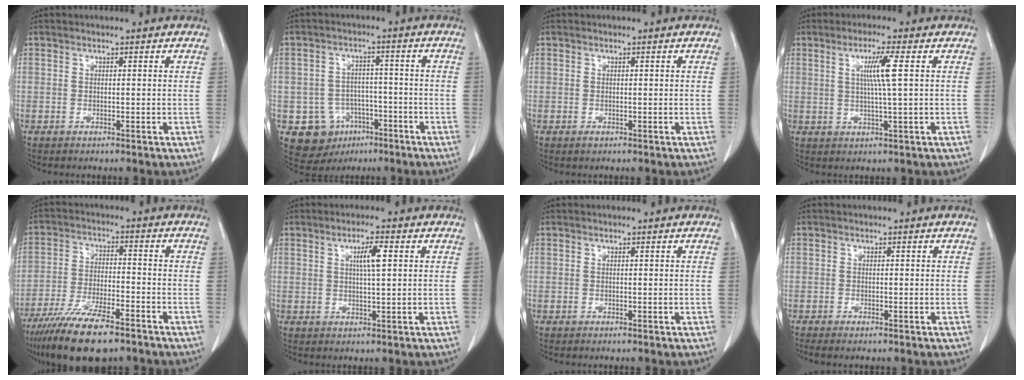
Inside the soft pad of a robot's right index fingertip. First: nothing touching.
{"total": 8.6, "force": [-3.8, 7.5, 1.9], "torque": [-0.034, 0.015, -0.045]}
{"total": 0.5, "force": [-0.2, 0.4, 0.3], "torque": [-0.004, 0.001, -0.002]}
{"total": 5.2, "force": [1.2, -0.9, 5.0], "torque": [-0.094, -0.002, 0.023]}
{"total": 13.3, "force": [-9.7, 2.9, 8.6], "torque": [-0.161, -0.028, -0.170]}
{"total": 3.9, "force": [1.1, 0.3, 3.7], "torque": [-0.064, 0.001, 0.018]}
{"total": 0.0}
{"total": 1.5, "force": [-1.1, 0.2, 0.9], "torque": [-0.013, -0.003, -0.017]}